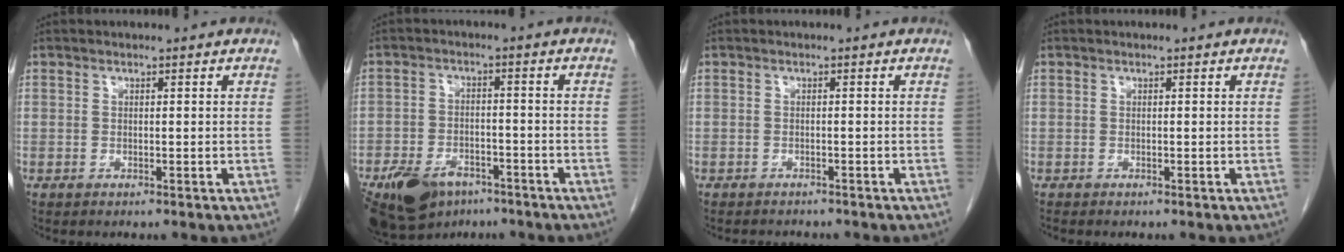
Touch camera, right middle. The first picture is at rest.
{"total": 12.7, "force": [-8.1, 7.3, 6.5], "torque": [-0.134, -0.003, -0.127]}
{"total": 2.4, "force": [-2.3, 0.8, 0.4], "torque": [-0.012, -0.007, -0.030]}
{"total": 0.0}